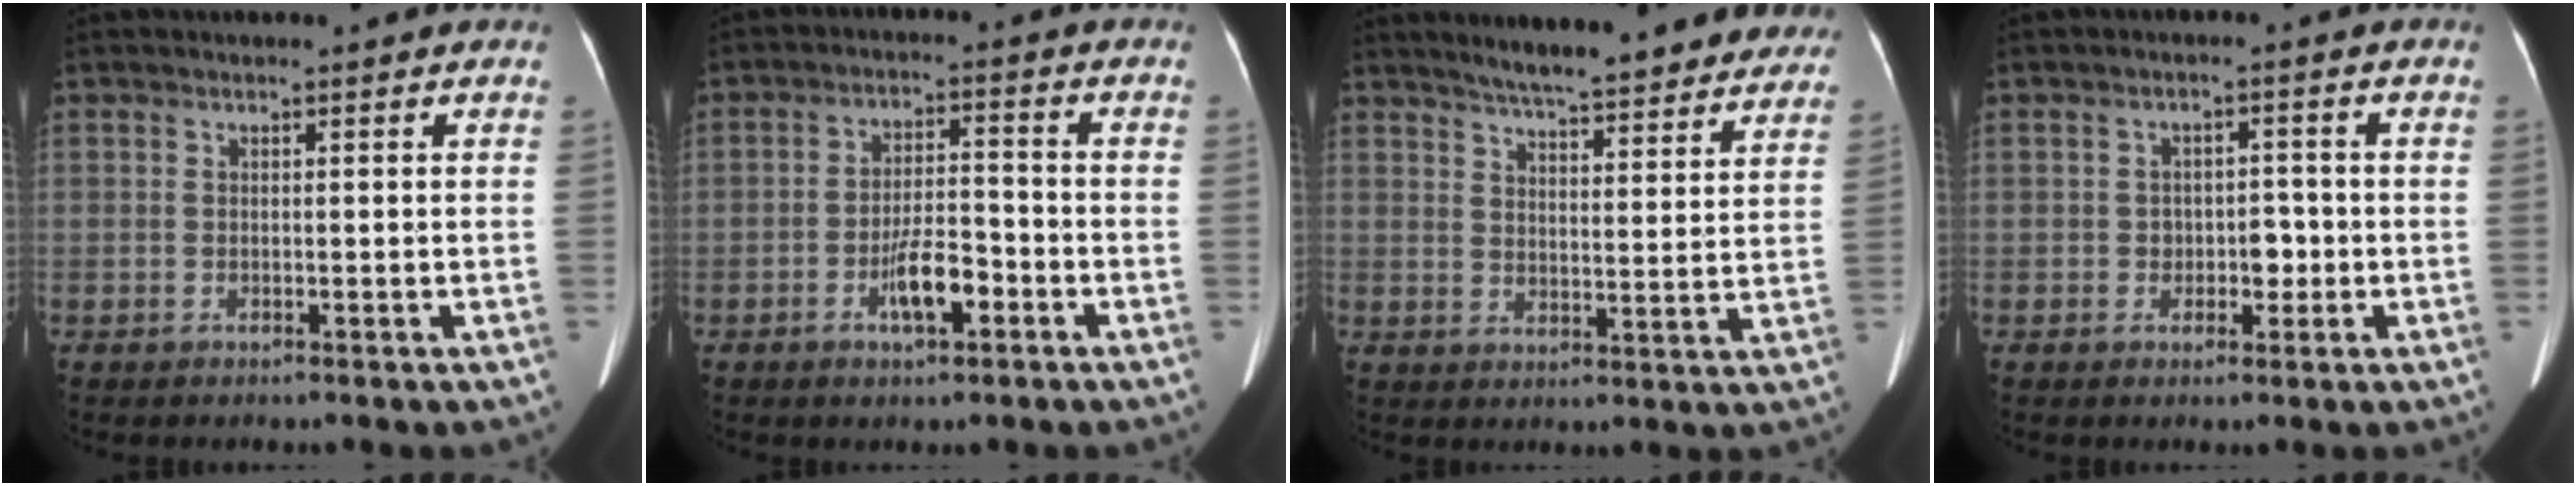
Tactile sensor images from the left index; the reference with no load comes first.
{"total": 6.0, "force": [-2.8, 1.8, 5.0], "torque": [-0.098, 0.005, -0.047]}
{"total": 19.2, "force": [16.9, 3.0, 8.6], "torque": [-0.110, 0.001, 0.210]}
{"total": 3.3, "force": [-0.7, 2.1, 2.4], "torque": [-0.029, 0.010, -0.006]}